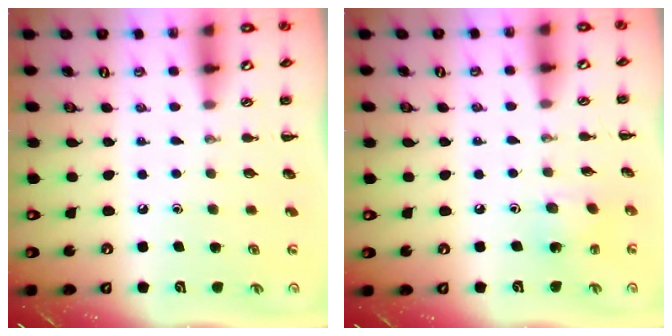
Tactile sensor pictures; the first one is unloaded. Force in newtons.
{"total": 3.6, "press": 3.4, "slide": 1.2}